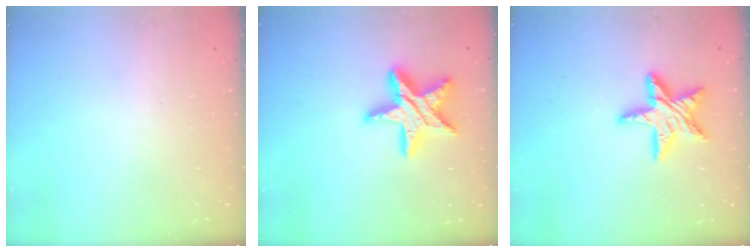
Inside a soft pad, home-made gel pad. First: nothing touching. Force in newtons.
{"total": 16.6, "press": 16.6, "slide": 1.4}
{"total": 15.0, "press": 14.9, "slide": 1.3}